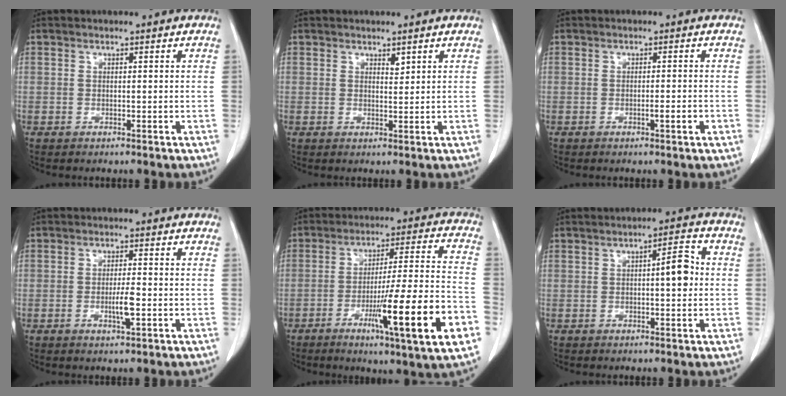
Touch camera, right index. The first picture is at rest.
{"total": 1.1, "force": [0.8, 0.4, 0.6], "torque": [-0.011, -0.006, 0.013]}
{"total": 3.6, "force": [-1.4, -0.1, 3.4], "torque": [-0.049, -0.005, -0.022]}
{"total": 3.5, "force": [-1.0, 0.4, 3.3], "torque": [-0.061, -0.003, -0.016]}
{"total": 18.6, "force": [-7.3, -0.1, 17.0], "torque": [-0.248, -0.017, -0.112]}
{"total": 4.7, "force": [0.2, 1.1, 4.6], "torque": [-0.065, 0.011, -0.002]}